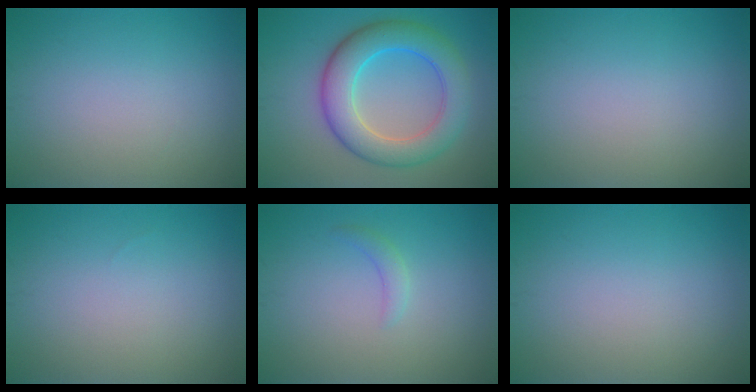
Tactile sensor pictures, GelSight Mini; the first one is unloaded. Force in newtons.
{"total": 7.4, "press": 7.4, "slide": 0.1}
{"total": 0.0}
{"total": 0.0}
{"total": 1.2, "press": 1.2, "slide": 0.1}
{"total": 0.0}